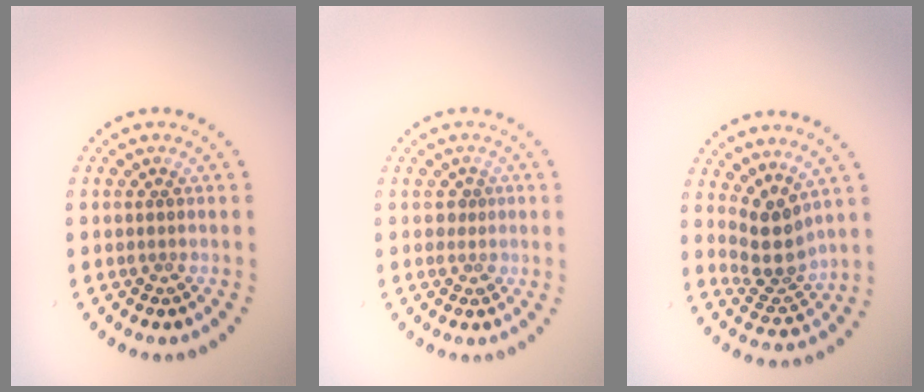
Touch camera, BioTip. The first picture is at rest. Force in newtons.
{"total": 1.1, "press": 0.9, "slide": 0.7}
{"total": 3.5, "press": 2.7, "slide": 2.3}